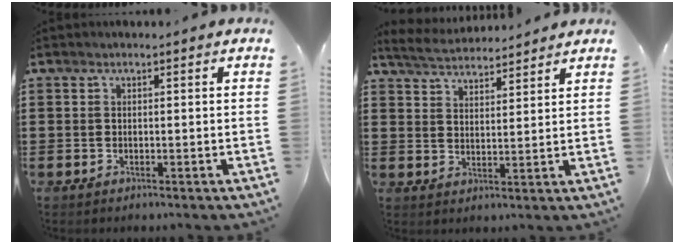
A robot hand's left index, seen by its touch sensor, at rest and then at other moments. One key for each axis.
{"total": 4.1, "fx": 4.0, "fy": 0.3, "fz": 0.6, "tx": -0.029, "ty": -0.017, "tz": 0.072}